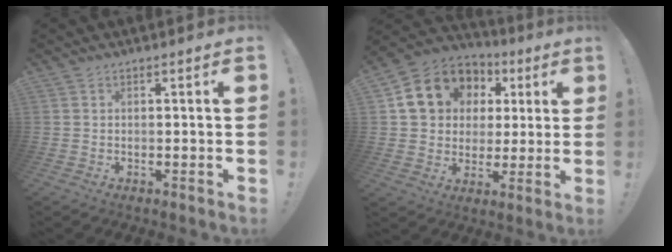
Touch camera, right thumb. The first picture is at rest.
{"total": 15.7, "force": [5.5, 13.0, 6.9], "torque": [-0.107, -0.013, 0.122]}